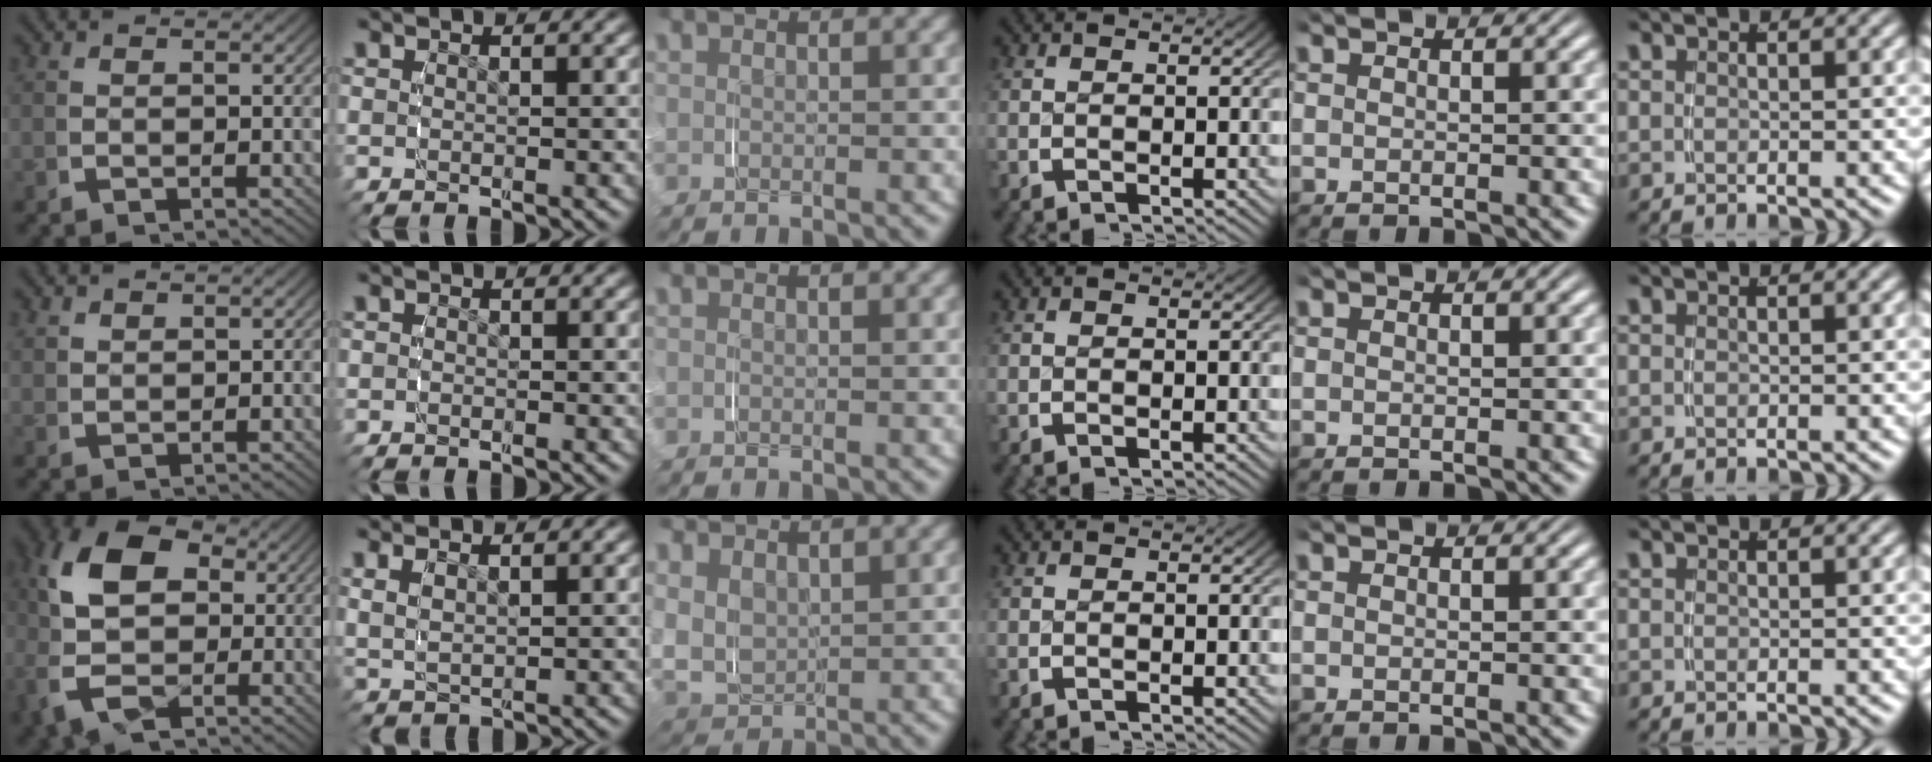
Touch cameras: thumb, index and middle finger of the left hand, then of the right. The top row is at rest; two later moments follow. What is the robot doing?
{"motion": "grasp_and_lifting", "object": "jacket"}